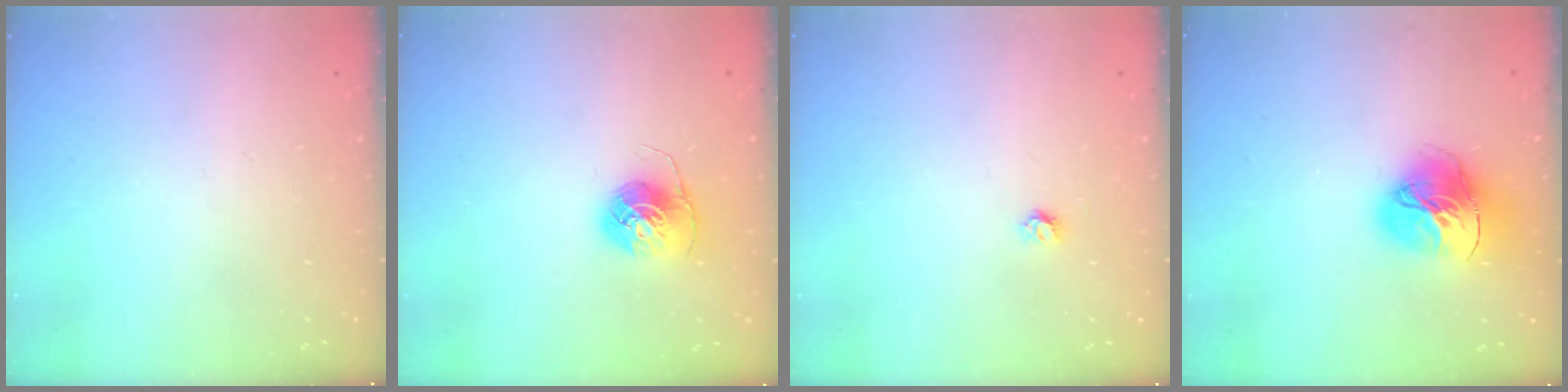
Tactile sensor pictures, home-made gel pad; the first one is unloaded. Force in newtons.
{"total": 7.1, "press": 7.1, "slide": 0.5}
{"total": 3.2, "press": 3.2, "slide": 0.3}
{"total": 16.9, "press": 16.8, "slide": 1.7}